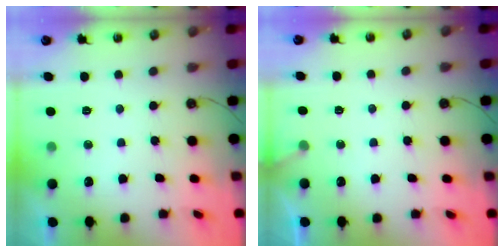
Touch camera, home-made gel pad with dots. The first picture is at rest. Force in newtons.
{"total": 3.7, "press": 3.7, "slide": 0.4}